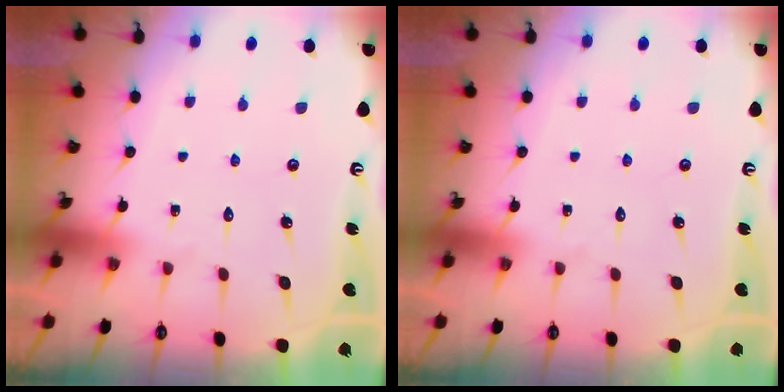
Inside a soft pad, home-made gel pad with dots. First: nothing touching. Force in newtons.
{"total": 0.0}